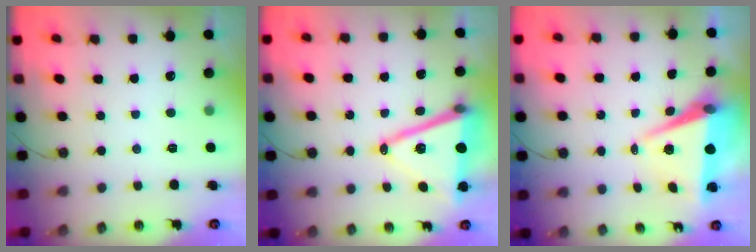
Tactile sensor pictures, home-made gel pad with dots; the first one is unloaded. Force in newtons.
{"total": 16.6, "press": 16.2, "slide": 3.7}
{"total": 7.5, "press": 6.1, "slide": 4.3}